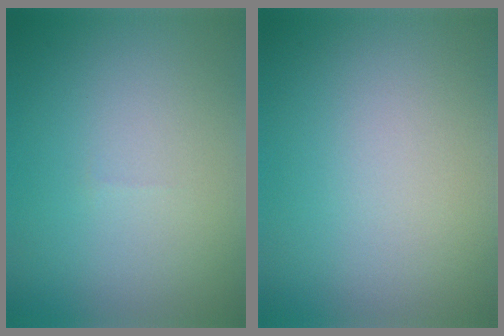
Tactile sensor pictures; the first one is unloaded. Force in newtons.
{"total": 0.0}